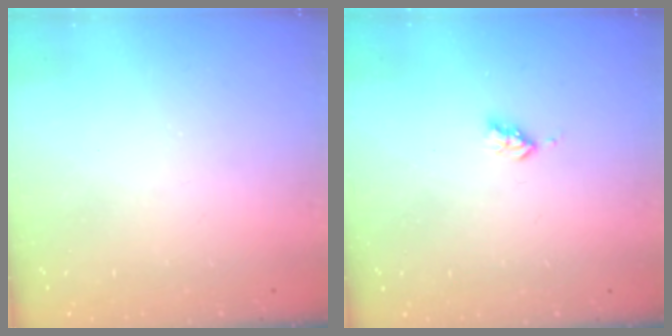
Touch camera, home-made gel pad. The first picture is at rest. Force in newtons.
{"total": 2.9, "press": 2.9, "slide": 0.5}